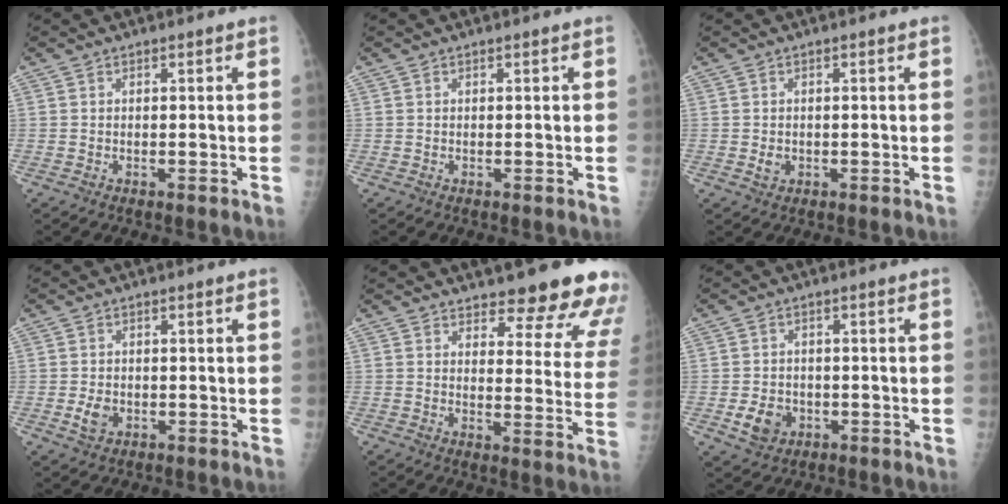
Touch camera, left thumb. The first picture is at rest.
{"total": 0.0}
{"total": 1.6, "force": [-0.4, 1.3, 0.8], "torque": [-0.008, 0.001, -0.002]}
{"total": 3.0, "force": [-0.9, 2.2, 1.9], "torque": [-0.029, 0.001, -0.012]}
{"total": 17.0, "force": [14.6, 5.0, 6.9], "torque": [-0.034, -0.105, 0.161]}
{"total": 5.2, "force": [-1.8, 4.2, 2.5], "torque": [-0.030, 0.005, -0.022]}